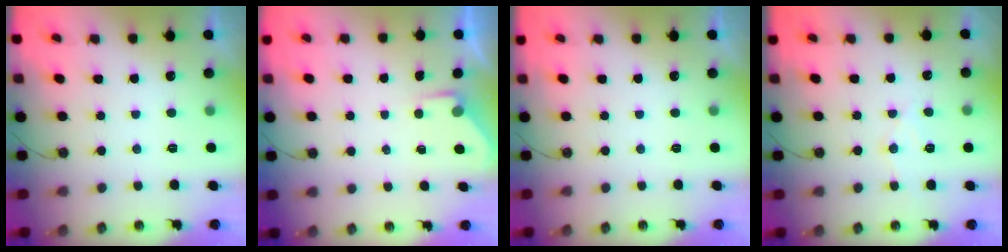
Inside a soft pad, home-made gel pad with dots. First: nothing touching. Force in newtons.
{"total": 3.4, "press": 3.3, "slide": 0.5}
{"total": 0.0}
{"total": 7.4, "press": 7.4, "slide": 0.6}